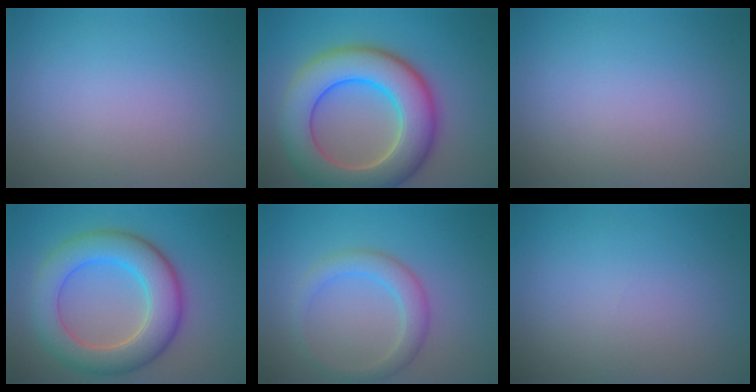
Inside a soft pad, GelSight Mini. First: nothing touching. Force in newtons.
{"total": 10.3, "press": 10.3, "slide": 0.7}
{"total": 0.0}
{"total": 7.4, "press": 7.4, "slide": 0.4}
{"total": 2.8, "press": 2.8, "slide": 0.1}
{"total": 0.0}